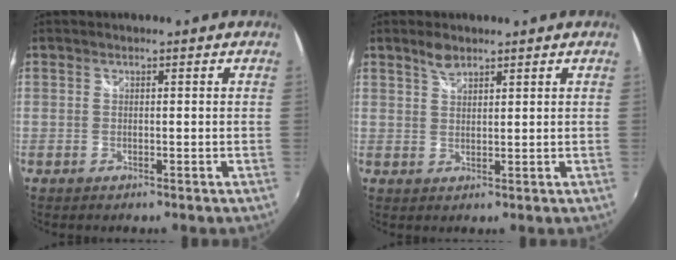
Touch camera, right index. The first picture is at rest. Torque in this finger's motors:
{"motor_torque": [0.18, 0.12, 0.03, 0.01]}